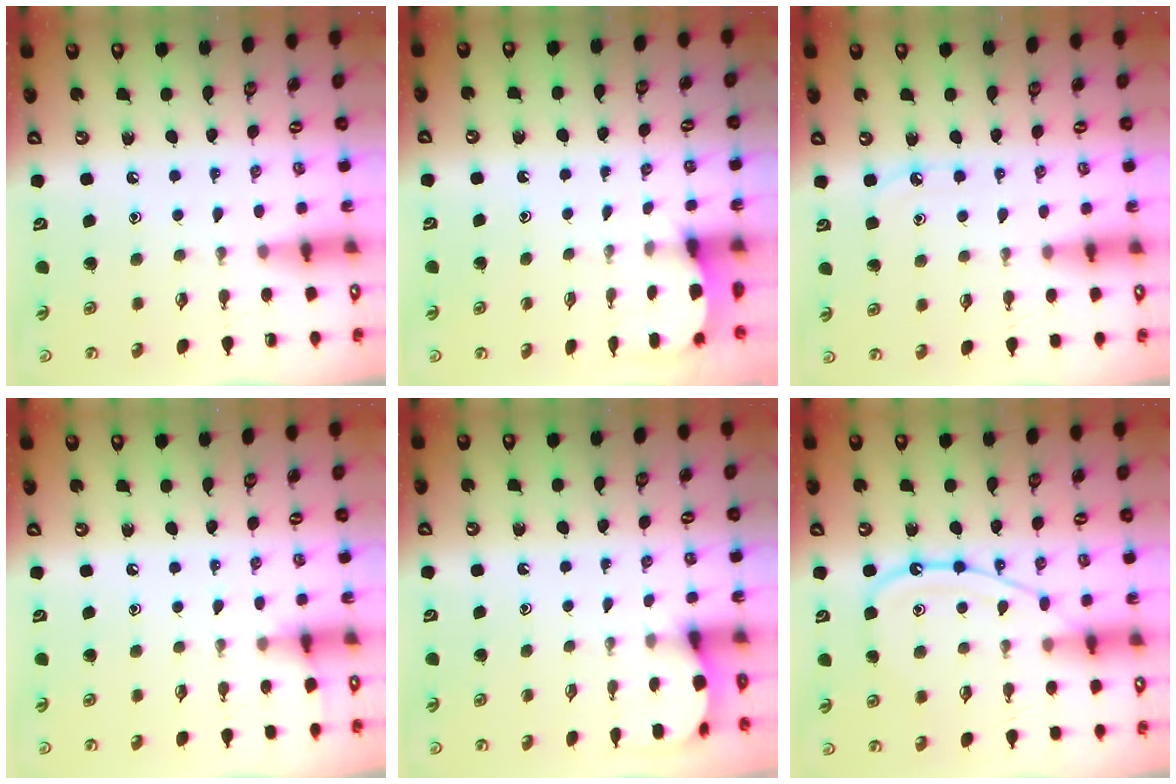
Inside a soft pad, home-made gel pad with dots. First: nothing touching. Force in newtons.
{"total": 2.6, "press": 2.6, "slide": 0.3}
{"total": 4.5, "press": 4.5, "slide": 0.4}
{"total": 4.7, "press": 4.6, "slide": 0.7}
{"total": 2.2, "press": 2.2, "slide": 0.2}
{"total": 12.3, "press": 12.3, "slide": 1.1}